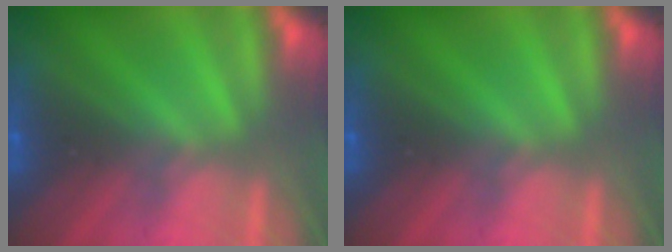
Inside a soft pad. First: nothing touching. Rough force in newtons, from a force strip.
{"total": 0.0}